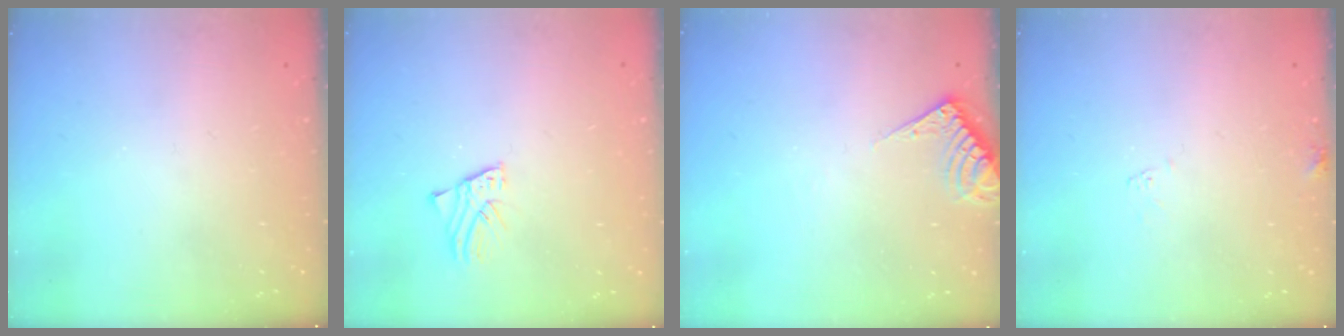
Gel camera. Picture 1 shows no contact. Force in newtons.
{"total": 1.6, "press": 1.6, "slide": 0.2}
{"total": 5.3, "press": 5.3, "slide": 0.5}
{"total": 5.1, "press": 5.1, "slide": 0.4}